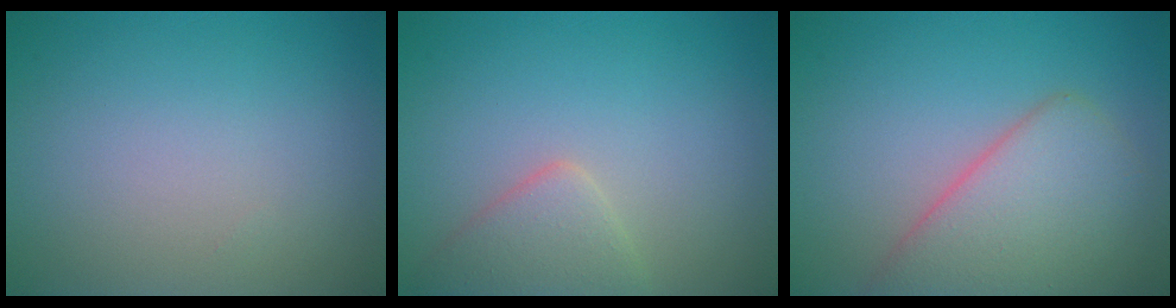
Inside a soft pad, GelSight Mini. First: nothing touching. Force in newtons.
{"total": 2.8, "press": 2.8, "slide": 0.2}
{"total": 6.1, "press": 6.1, "slide": 0.1}